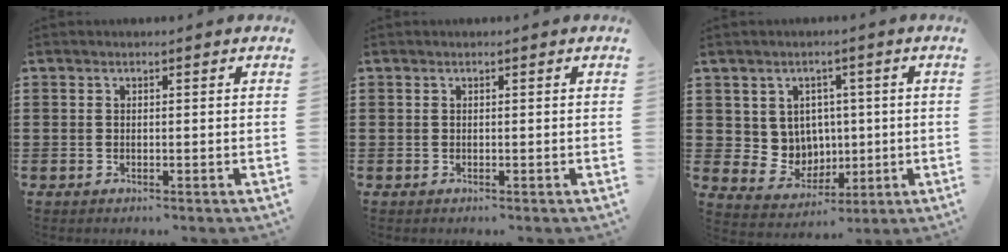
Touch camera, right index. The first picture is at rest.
{"total": 0.0}
{"total": 5.7, "force": [1.9, 5.3, 1.1], "torque": [-0.043, -0.006, 0.038]}